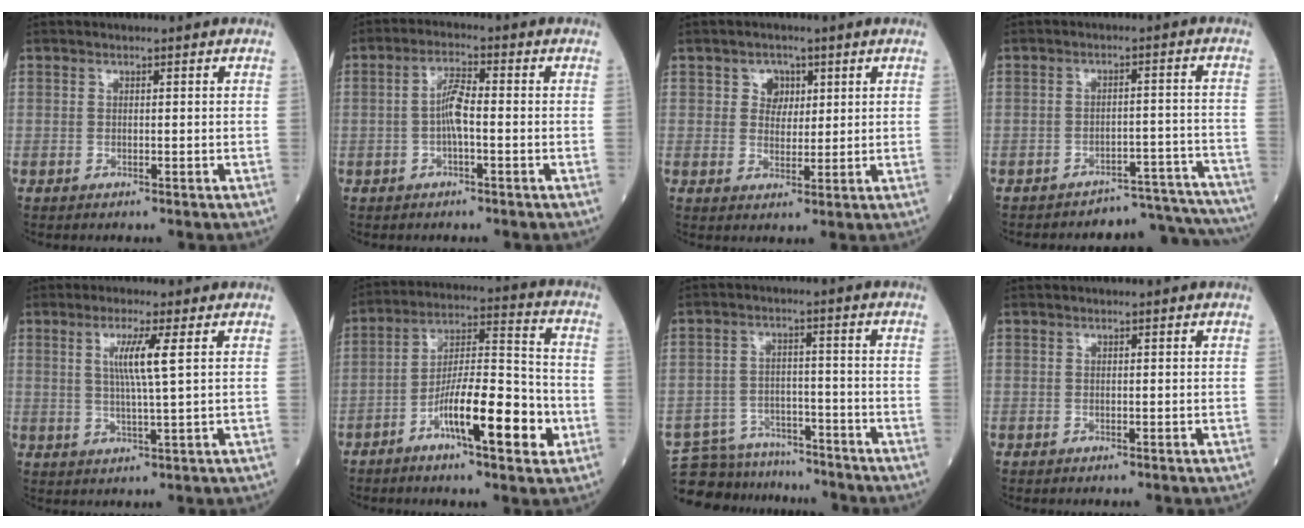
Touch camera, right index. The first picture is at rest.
{"total": 4.1, "force": [-0.7, 0.8, 4.0], "torque": [-0.079, 0.008, -0.013]}
{"total": 3.4, "force": [1.4, 2.8, 1.3], "torque": [-0.014, 0.004, 0.021]}
{"total": 12.3, "force": [-12.3, 0.6, -0.5], "torque": [0.033, 0.042, -0.149]}
{"total": 5.3, "force": [1.6, -0.7, 5.0], "torque": [-0.096, -0.002, 0.029]}
{"total": 13.9, "force": [-5.6, 2.7, 12.5], "torque": [-0.216, 0.005, -0.095]}
{"total": 12.9, "force": [-12.1, 4.1, 1.3], "torque": [-0.029, 0.023, -0.181]}
{"total": 0.0}